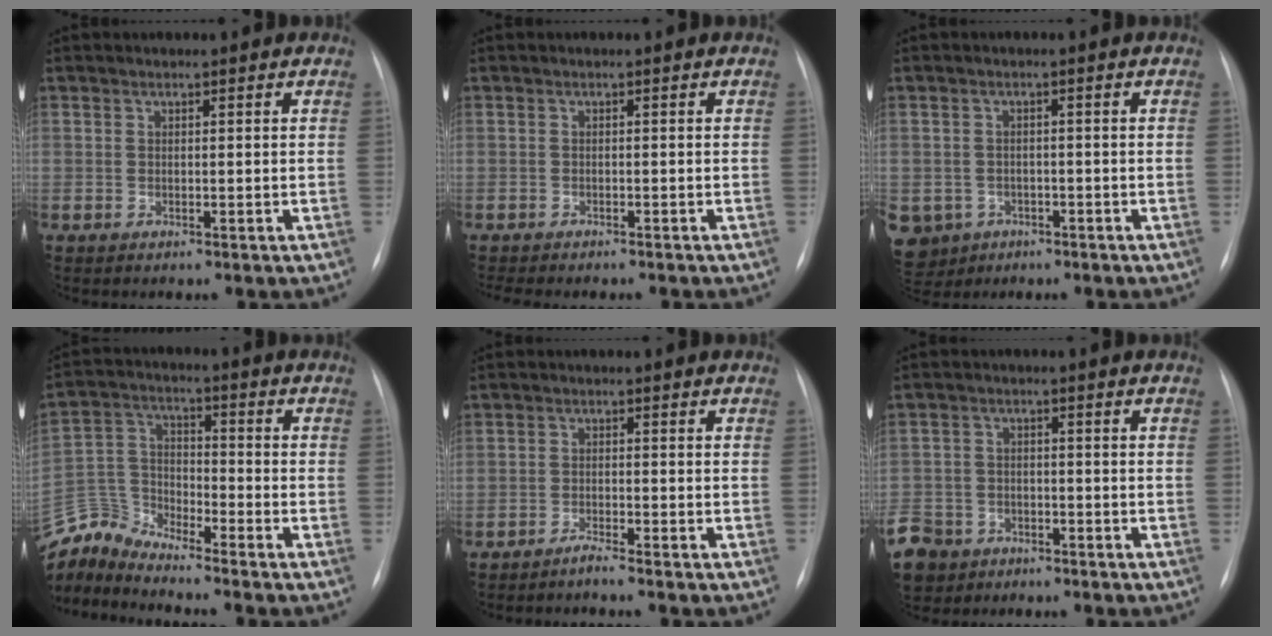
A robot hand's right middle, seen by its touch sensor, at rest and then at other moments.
{"total": 6.8, "force": [-6.0, 1.4, 3.0], "torque": [-0.039, -0.004, -0.074]}
{"total": 8.7, "force": [-4.0, 7.5, 1.8], "torque": [-0.065, 0.004, -0.051]}
{"total": 7.5, "force": [-7.5, -0.4, -0.2], "torque": [-0.017, 0.014, -0.150]}
{"total": 1.5, "force": [-1.4, -0.5, 0.4], "torque": [-0.011, -0.005, -0.026]}
{"total": 12.6, "force": [-7.5, 9.4, 3.8], "torque": [-0.137, -0.005, -0.124]}